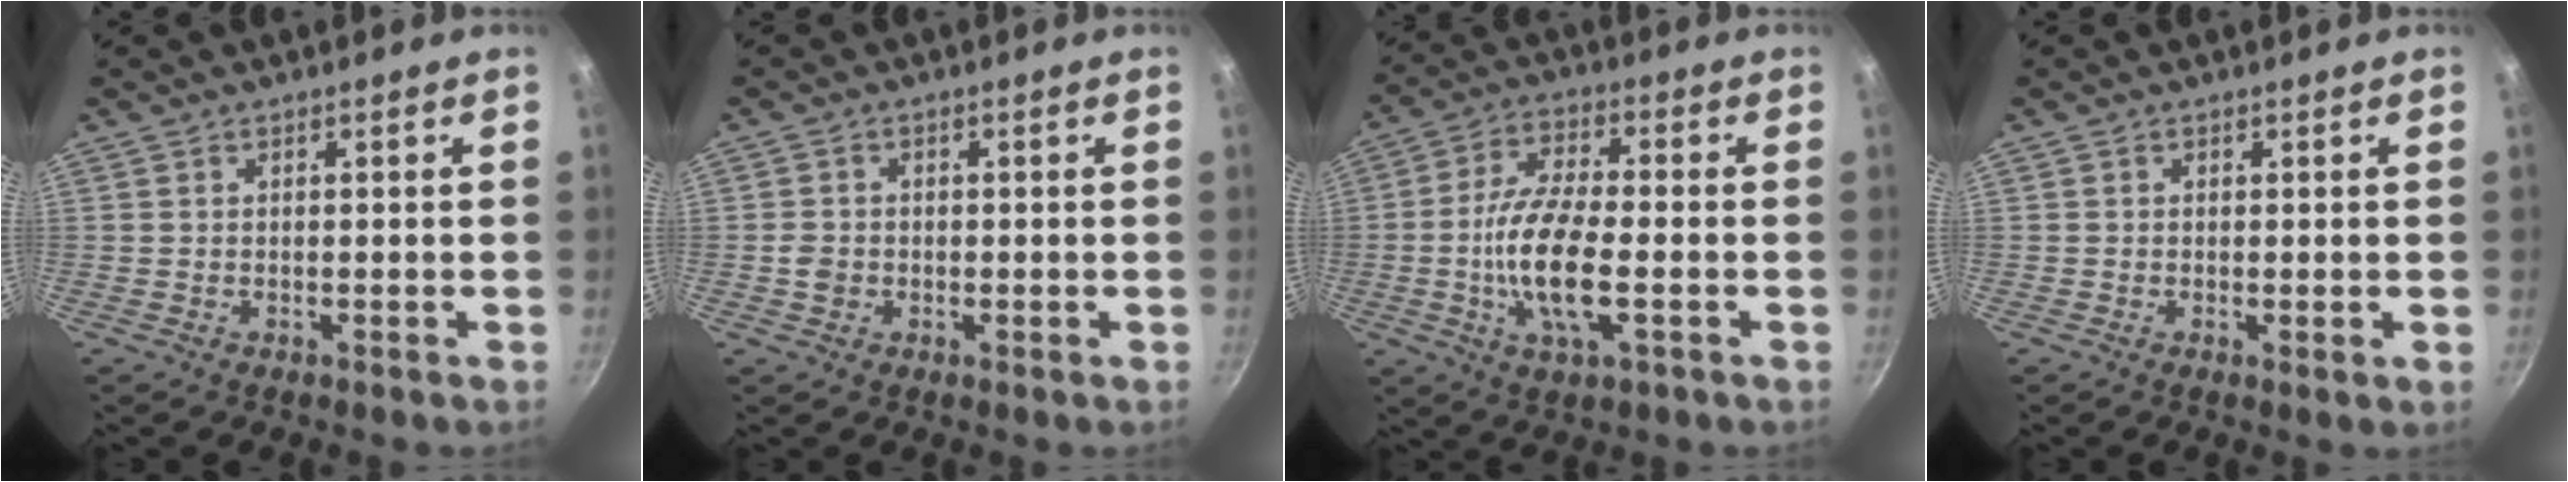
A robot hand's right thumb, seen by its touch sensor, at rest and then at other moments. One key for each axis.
{"total": 2.1, "fx": -0.4, "fy": 1.9, "fz": 1.0, "tx": -0.013, "ty": 0.005, "tz": -0.007}
{"total": 13.3, "fx": -2.5, "fy": 4.9, "fz": 12.1, "tx": -0.242, "ty": 0.011, "tz": -0.047}
{"total": 0.9, "fx": -0.1, "fy": 0.1, "fz": 0.9, "tx": -0.018, "ty": -0.006, "tz": -0.002}